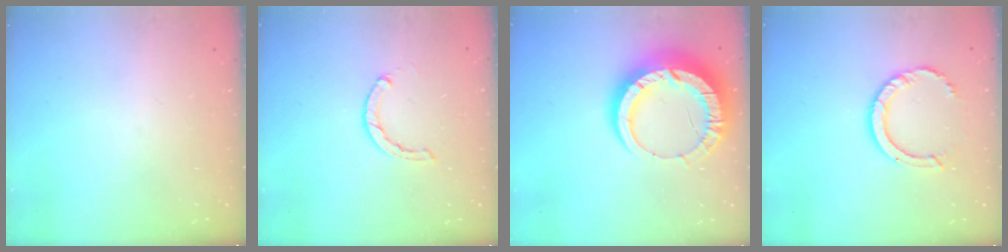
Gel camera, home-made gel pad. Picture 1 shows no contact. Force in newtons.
{"total": 1.6, "press": 1.5, "slide": 0.4}
{"total": 16.0, "press": 15.9, "slide": 1.7}
{"total": 8.3, "press": 8.2, "slide": 0.6}